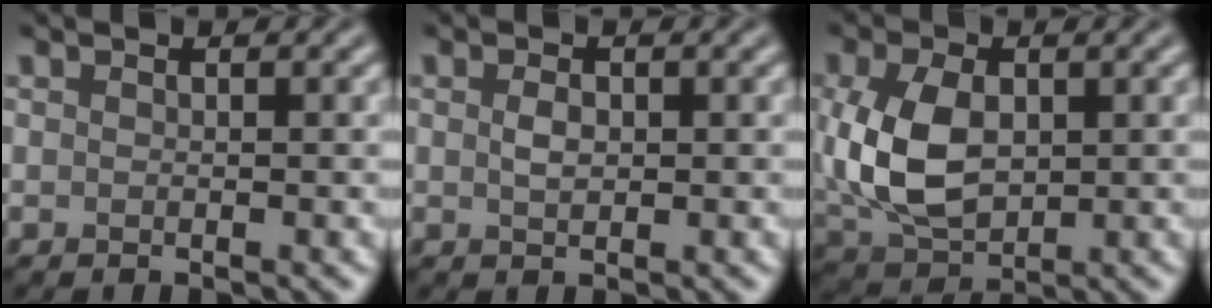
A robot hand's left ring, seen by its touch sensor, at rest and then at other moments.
{"total": 1.4, "force": [0.2, 0.8, 1.1], "torque": [-0.022, 0.000, 0.004]}
{"total": 7.0, "force": [0.2, 4.6, 5.3], "torque": [-0.126, 0.000, 0.008]}